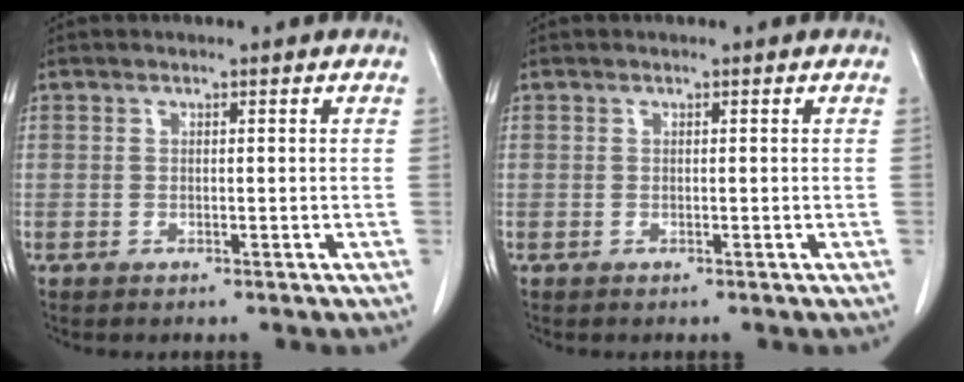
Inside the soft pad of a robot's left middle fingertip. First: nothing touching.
{"total": 0.0}